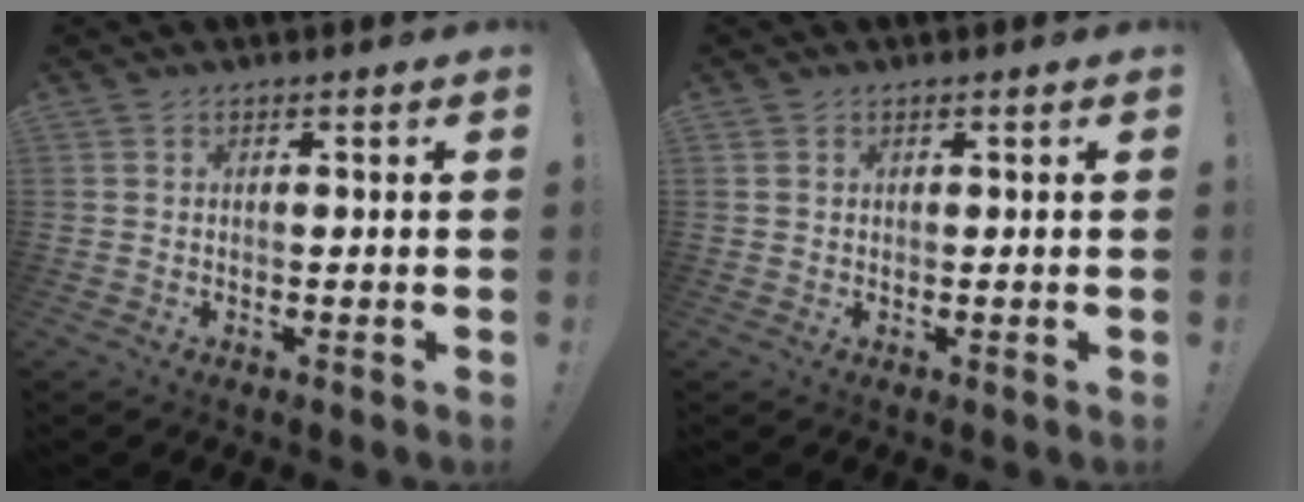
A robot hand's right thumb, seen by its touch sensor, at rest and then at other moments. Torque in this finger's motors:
{"motor_torque": [0.00, -0.16, -0.09, 0.09, 0.05]}